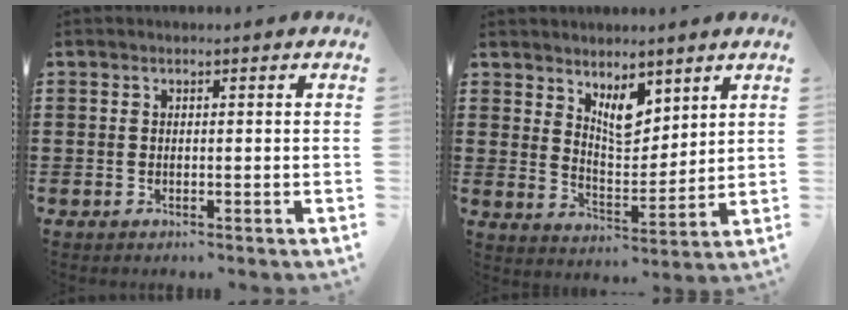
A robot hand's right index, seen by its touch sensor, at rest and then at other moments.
{"total": 6.3, "force": [4.4, 2.9, 3.5], "torque": [-0.064, -0.014, 0.078]}